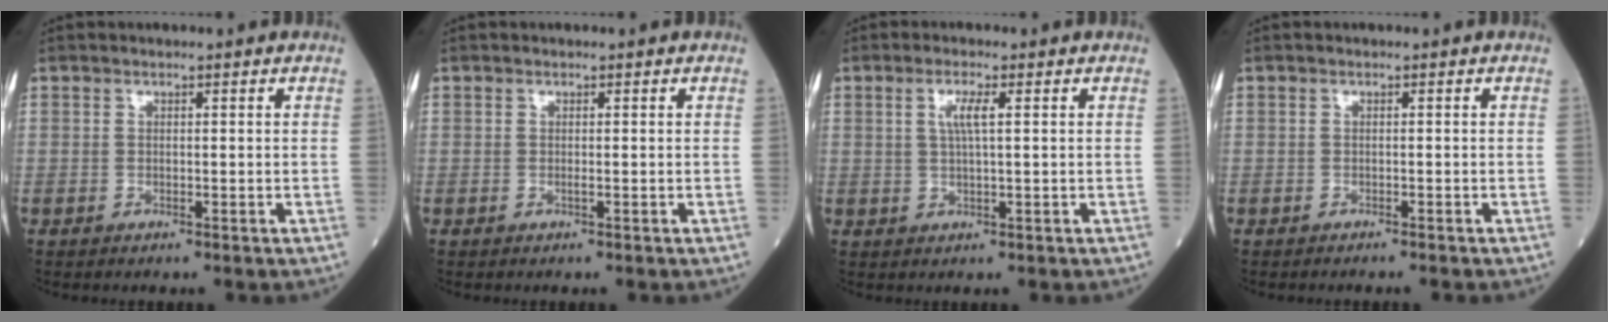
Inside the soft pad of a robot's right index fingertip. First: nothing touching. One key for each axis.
{"total": 0.0}
{"total": 3.1, "fx": 1.0, "fy": 0.1, "fz": 2.9, "tx": -0.061, "ty": 0.002, "tz": 0.020}
{"total": 1.7, "fx": -1.5, "fy": -0.2, "fz": 0.7, "tx": -0.011, "ty": 0.001, "tz": -0.017}